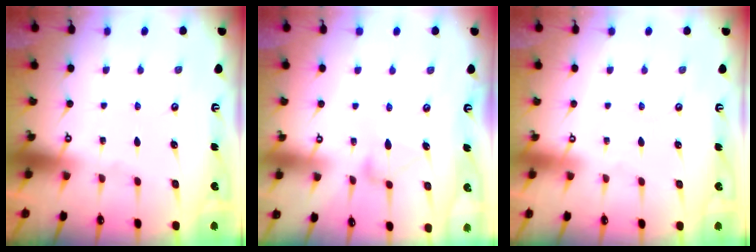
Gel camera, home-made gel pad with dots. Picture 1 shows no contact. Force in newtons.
{"total": 9.8, "press": 9.8, "slide": 0.2}
{"total": 4.0, "press": 4.0, "slide": 0.1}